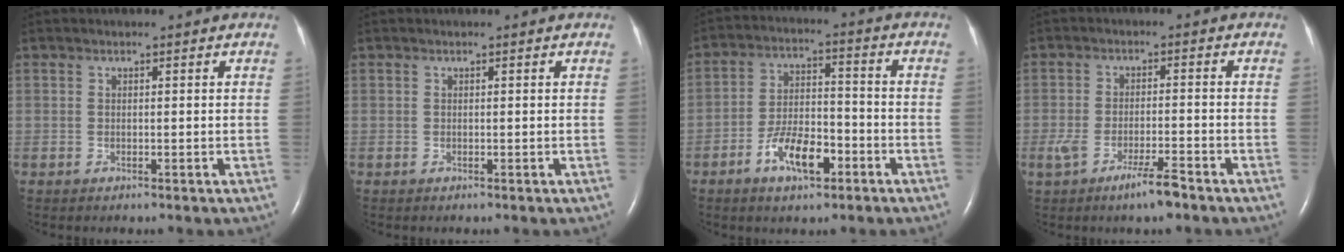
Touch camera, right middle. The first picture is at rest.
{"total": 0.0}
{"total": 8.6, "force": [-4.4, 3.3, 6.6], "torque": [-0.128, 0.006, -0.078]}
{"total": 5.2, "force": [-3.4, 0.6, 3.9], "torque": [-0.082, -0.005, -0.061]}